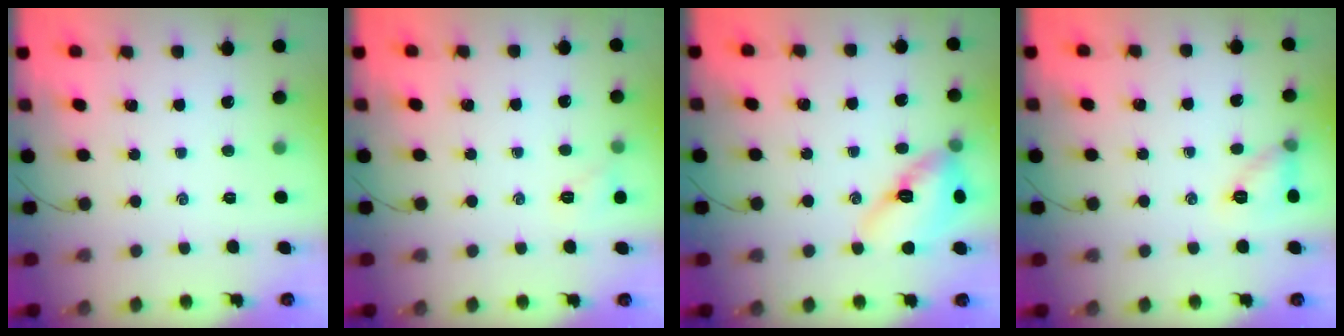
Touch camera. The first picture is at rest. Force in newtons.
{"total": 5.2, "press": 5.0, "slide": 1.4}
{"total": 13.4, "press": 13.3, "slide": 1.7}
{"total": 8.4, "press": 8.3, "slide": 1.0}